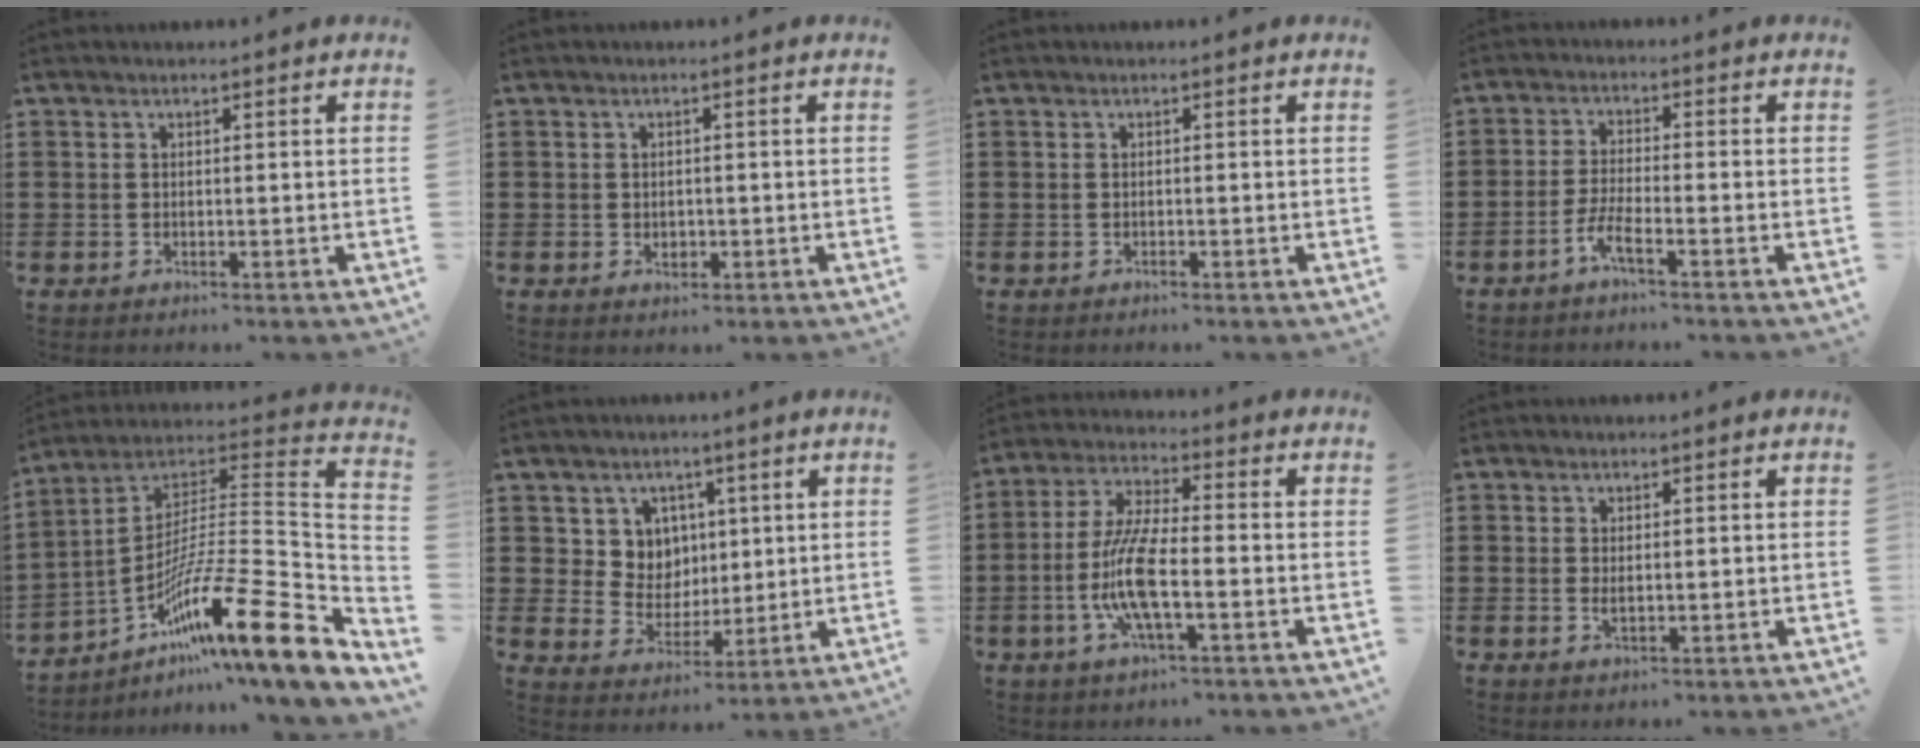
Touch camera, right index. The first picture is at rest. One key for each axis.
{"total": 1.2, "fx": 0.0, "fy": 0.9, "fz": 0.7, "tx": -0.015, "ty": 0.004, "tz": -0.001}
{"total": 0.0}
{"total": 3.6, "fx": -2.3, "fy": 0.3, "fz": 2.7, "tx": -0.068, "ty": -0.005, "tz": -0.050}
{"total": 16.5, "fx": -8.6, "fy": 1.3, "fz": 14.0, "tx": -0.225, "ty": -0.017, "tz": -0.163}
{"total": 6.8, "fx": 2.7, "fy": 6.1, "fz": 1.3, "tx": -0.051, "ty": 0.004, "tz": 0.052}
{"total": 9.6, "fx": -2.6, "fy": 2.6, "fz": 8.8, "tx": -0.200, "ty": -0.017, "tz": -0.054}
{"total": 1.3, "fx": 0.2, "fy": 0.6, "fz": 1.2, "tx": -0.023, "ty": 0.005, "tz": 0.002}